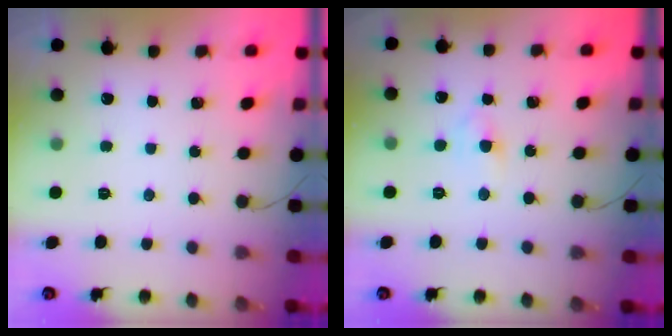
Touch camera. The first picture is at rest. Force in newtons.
{"total": 2.8, "press": 2.6, "slide": 1.0}